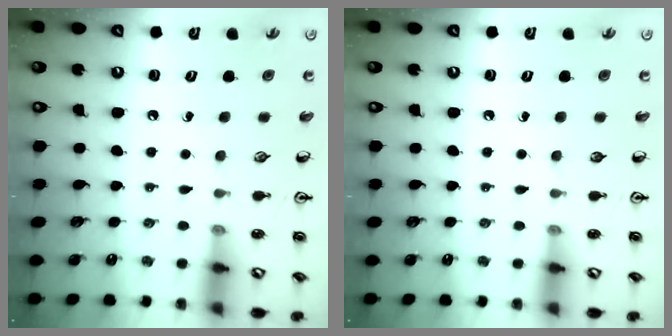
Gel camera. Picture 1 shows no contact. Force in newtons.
{"total": 0.0}